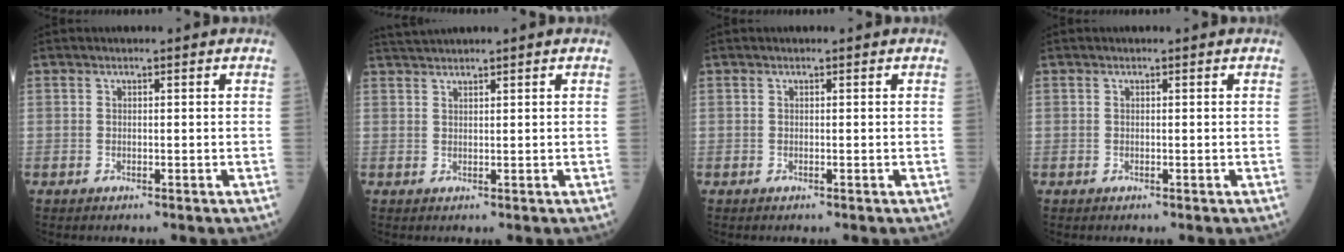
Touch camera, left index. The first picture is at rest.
{"total": 1.9, "force": [1.8, -0.6, 0.3], "torque": [-0.010, 0.016, 0.044]}
{"total": 0.0}
{"total": 0.0}